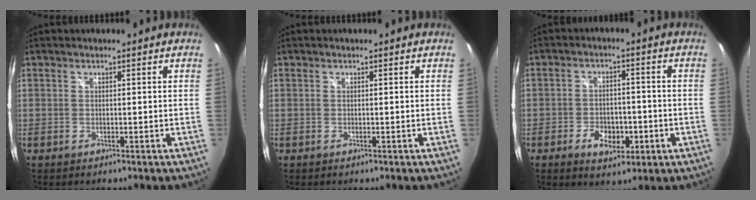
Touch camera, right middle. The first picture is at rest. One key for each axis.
{"total": 0.0}
{"total": 7.3, "fx": -3.1, "fy": 4.0, "fz": 5.3, "tx": -0.108, "ty": 0.000, "tz": -0.041}